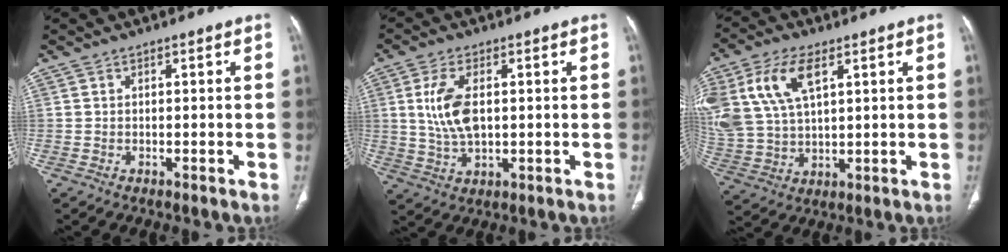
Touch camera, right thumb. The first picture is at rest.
{"total": 9.7, "force": [1.4, 5.1, 8.1], "torque": [-0.171, -0.005, 0.035]}
{"total": 15.6, "force": [6.3, 8.4, 11.5], "torque": [-0.250, -0.007, 0.130]}